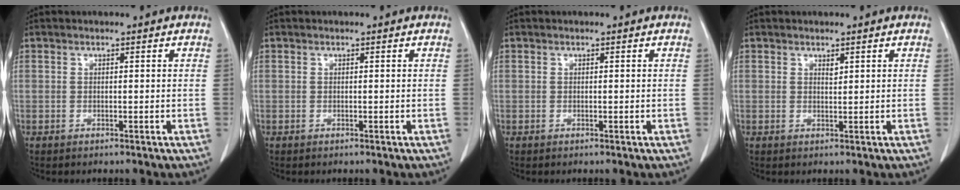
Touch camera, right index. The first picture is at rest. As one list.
[{"total": 0.0}, {"total": 0.0}, {"total": 0.8, "force": [0.5, 0.2, 0.5], "torque": [-0.010, -0.006, 0.009]}]